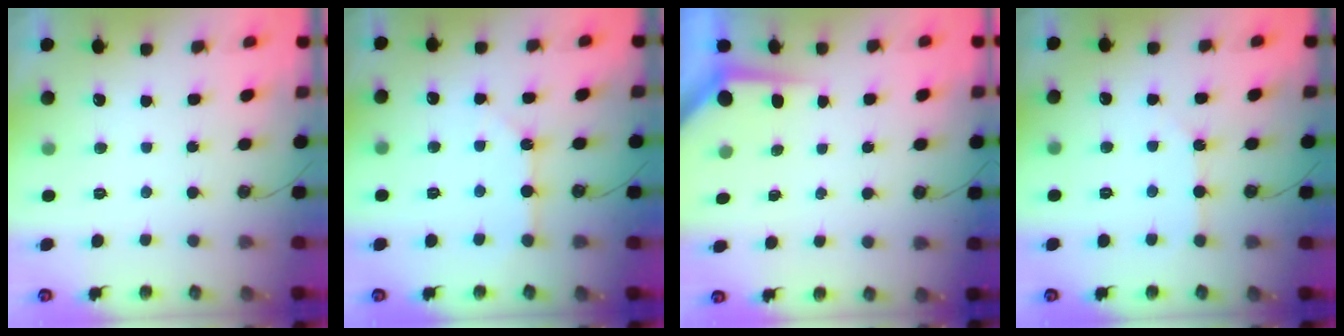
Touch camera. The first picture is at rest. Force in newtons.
{"total": 2.5, "press": 2.5, "slide": 0.2}
{"total": 3.5, "press": 3.5, "slide": 0.4}
{"total": 2.4, "press": 2.4, "slide": 0.4}